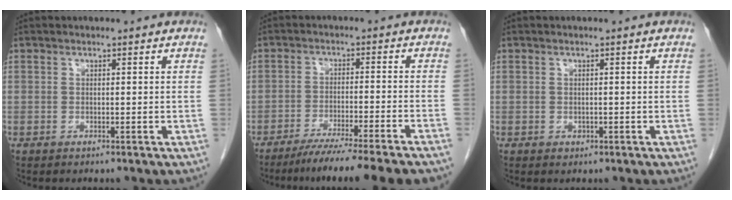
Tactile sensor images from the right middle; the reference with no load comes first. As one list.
[{"total": 12.1, "force": [-10.0, -1.1, 6.7], "torque": [-0.081, -0.033, -0.151]}, {"total": 0.6, "force": [-0.2, 0.5, 0.2], "torque": [-0.004, 0.001, -0.002]}]